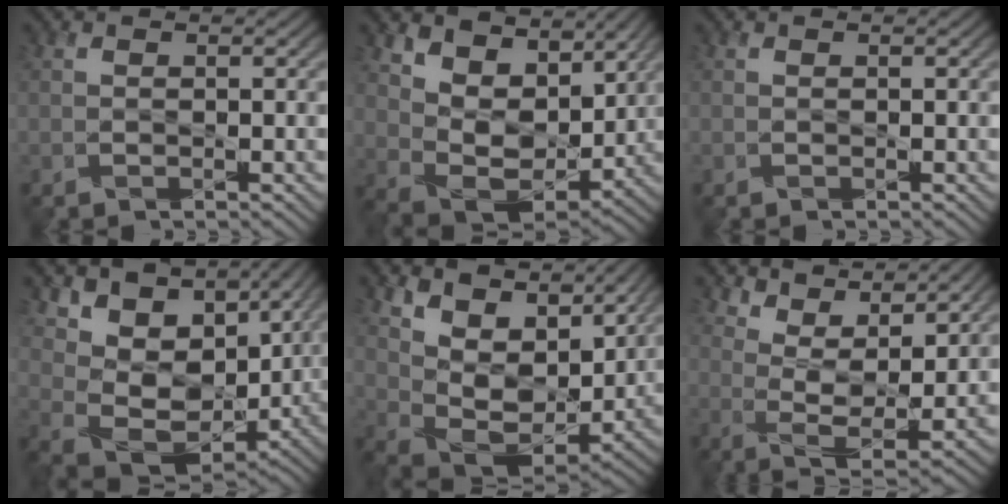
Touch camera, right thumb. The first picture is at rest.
{"total": 9.8, "force": [5.2, 6.0, 5.7], "torque": [-0.129, -0.001, 0.088]}
{"total": 0.0}
{"total": 10.7, "force": [3.3, 7.5, 6.8], "torque": [-0.128, -0.003, 0.065]}
{"total": 10.8, "force": [6.0, 6.0, 6.7], "torque": [-0.151, 0.005, 0.104]}
{"total": 7.7, "force": [6.2, 1.6, 4.3], "torque": [-0.090, -0.018, 0.117]}